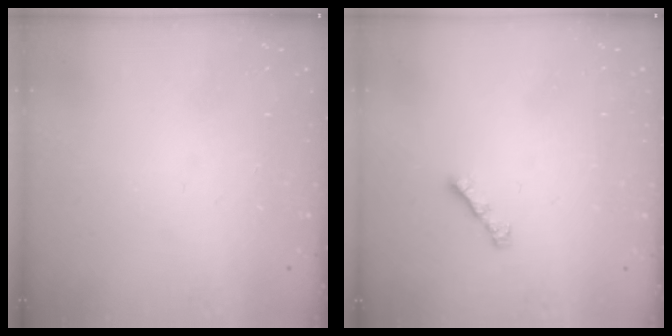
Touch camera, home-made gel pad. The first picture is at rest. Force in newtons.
{"total": 2.6, "press": 2.5, "slide": 0.7}